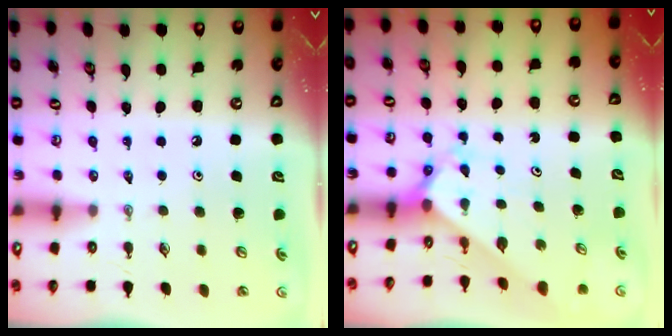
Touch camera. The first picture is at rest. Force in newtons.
{"total": 2.1, "press": 2.1, "slide": 0.3}